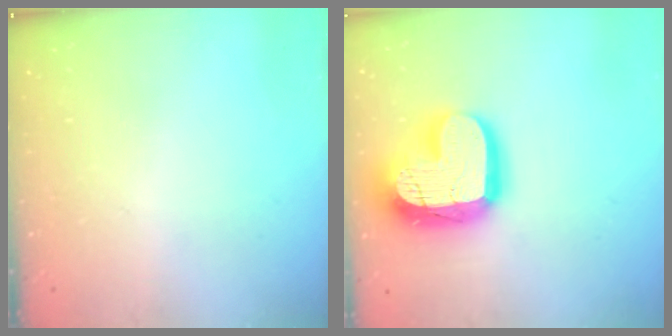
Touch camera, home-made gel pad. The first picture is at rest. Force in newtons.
{"total": 21.7, "press": 21.6, "slide": 1.9}